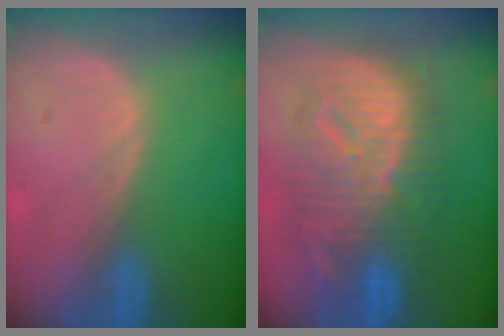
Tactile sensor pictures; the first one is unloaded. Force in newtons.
{"total": 12.5, "press": 12.4, "slide": 1.1}